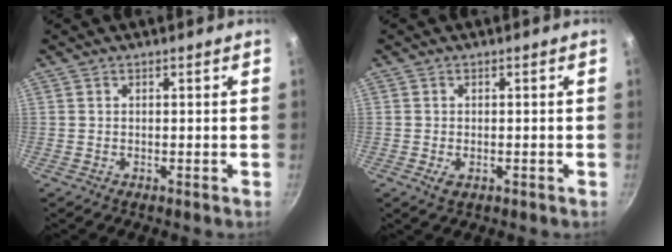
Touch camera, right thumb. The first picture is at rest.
{"total": 2.1, "force": [-0.8, 1.3, 1.5], "torque": [-0.030, 0.002, -0.010]}